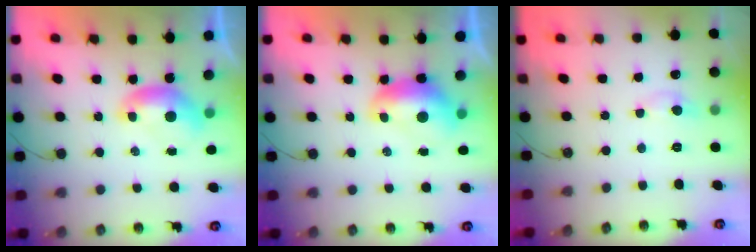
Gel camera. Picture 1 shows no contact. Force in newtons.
{"total": 1.6, "press": 1.5, "slide": 0.6}
{"total": 1.7, "press": 1.7, "slide": 0.2}